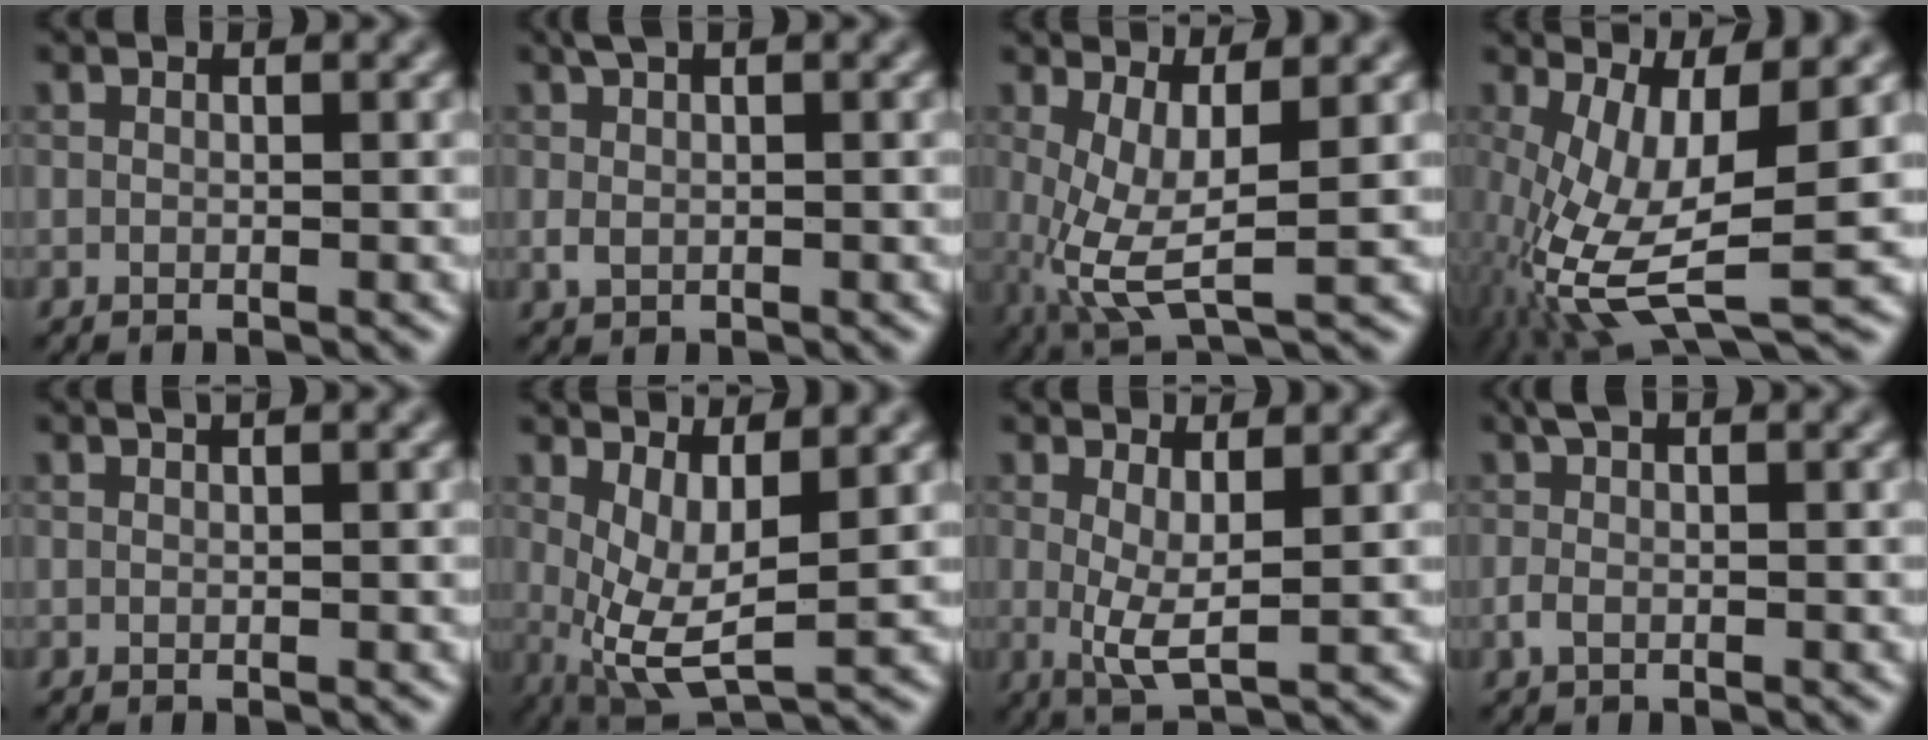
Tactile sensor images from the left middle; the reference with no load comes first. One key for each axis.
{"total": 1.9, "fx": 0.8, "fy": 1.0, "fz": 1.4, "tx": -0.032, "ty": 0.005, "tz": 0.015}
{"total": 5.5, "fx": 0.3, "fy": 1.8, "fz": 5.2, "tx": -0.109, "ty": -0.010, "tz": 0.010}
{"total": 10.0, "fx": -2.1, "fy": 3.3, "fz": 9.2, "tx": -0.200, "ty": -0.010, "tz": -0.036}
{"total": 0.9, "fx": 0.6, "fy": 0.2, "fz": 0.6, "tx": -0.007, "ty": 0.001, "tz": 0.006}
{"total": 5.4, "fx": 1.0, "fy": 2.0, "fz": 4.9, "tx": -0.099, "ty": -0.017, "tz": 0.026}
{"total": 3.4, "fx": 0.8, "fy": 0.9, "fz": 3.2, "tx": -0.061, "ty": -0.009, "tz": 0.016}
{"total": 1.8, "fx": 0.2, "fy": 0.8, "fz": 1.6, "tx": -0.036, "ty": 0.007, "tz": 0.000}